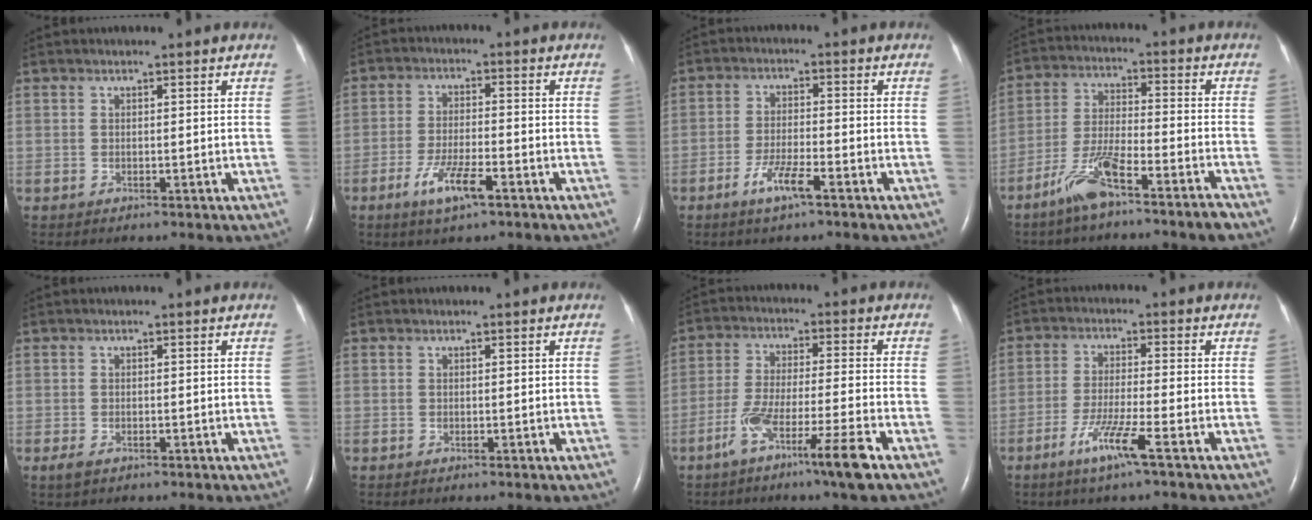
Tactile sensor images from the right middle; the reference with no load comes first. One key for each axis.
{"total": 6.2, "fx": -3.5, "fy": 1.0, "fz": 5.0, "tx": -0.104, "ty": -0.007, "tz": -0.062}
{"total": 4.9, "fx": -3.0, "fy": 0.5, "fz": 3.9, "tx": -0.081, "ty": -0.005, "tz": -0.057}
{"total": 8.4, "fx": -6.0, "fy": 0.9, "fz": 5.9, "tx": -0.126, "ty": -0.004, "tz": -0.116}
{"total": 1.5, "fx": -0.8, "fy": 0.7, "fz": 1.0, "tx": -0.023, "ty": -0.002, "tz": -0.011}
{"total": 0.0}
{"total": 9.9, "fx": -5.9, "fy": -0.8, "fz": 7.9, "tx": -0.148, "ty": -0.018, "tz": -0.110}
{"total": 6.3, "fx": -3.6, "fy": -0.6, "fz": 5.2, "tx": -0.105, "ty": -0.014, "tz": -0.071}